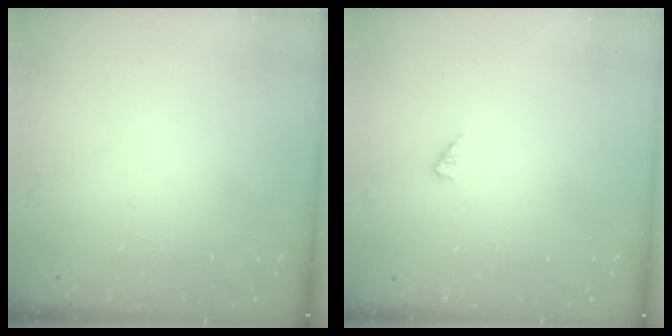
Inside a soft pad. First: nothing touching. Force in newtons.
{"total": 0.9, "press": 0.8, "slide": 0.2}